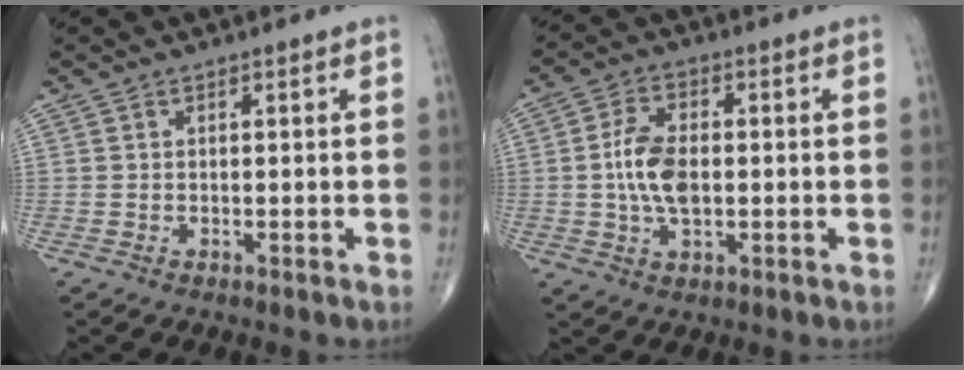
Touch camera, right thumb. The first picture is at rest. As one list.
[{"total": 8.5, "force": [-0.2, 4.7, 7.1], "torque": [-0.135, 0.006, -0.007]}]